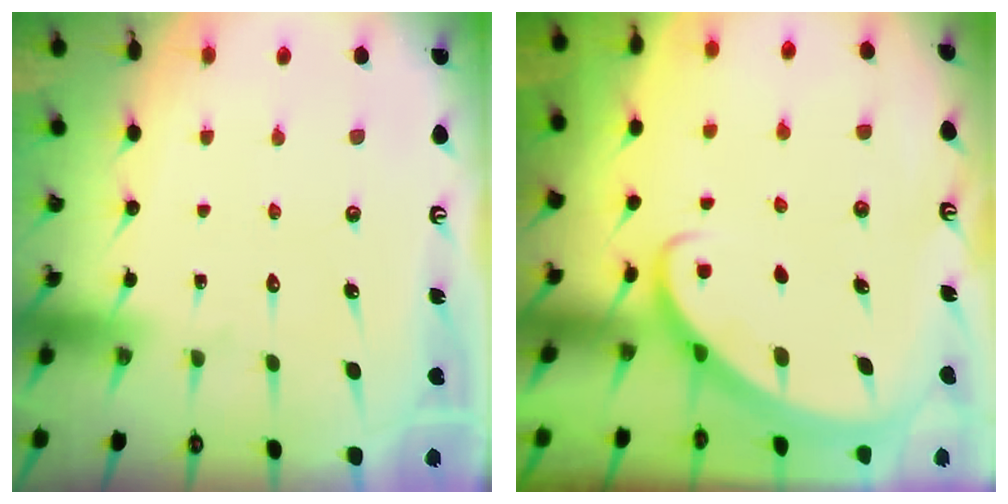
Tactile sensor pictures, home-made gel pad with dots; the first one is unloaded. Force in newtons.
{"total": 2.7, "press": 2.7, "slide": 0.2}